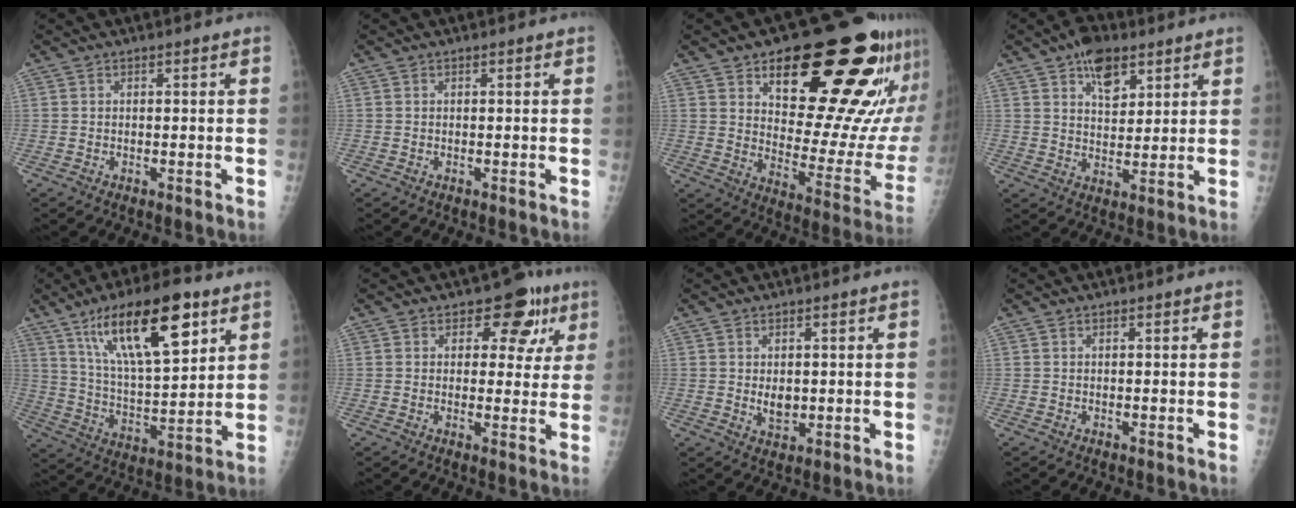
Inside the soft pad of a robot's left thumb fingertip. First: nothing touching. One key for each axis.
{"total": 0.0}
{"total": 27.6, "fx": 15.2, "fy": 11.2, "fz": 20.2, "tx": -0.228, "ty": -0.053, "tz": 0.227}
{"total": 8.6, "fx": 4.9, "fy": 4.7, "fz": 5.1, "tx": -0.056, "ty": -0.022, "tz": 0.078}
{"total": 20.0, "fx": 10.5, "fy": 6.9, "fz": 15.6, "tx": -0.229, "ty": -0.039, "tz": 0.187}
{"total": 8.8, "fx": 3.9, "fy": 5.7, "fz": 5.4, "tx": -0.012, "ty": -0.007, "tz": 0.041}
{"total": 3.5, "fx": 0.3, "fy": 2.4, "fz": 2.6, "tx": -0.029, "ty": -0.008, "tz": 0.011}
{"total": 0.0}